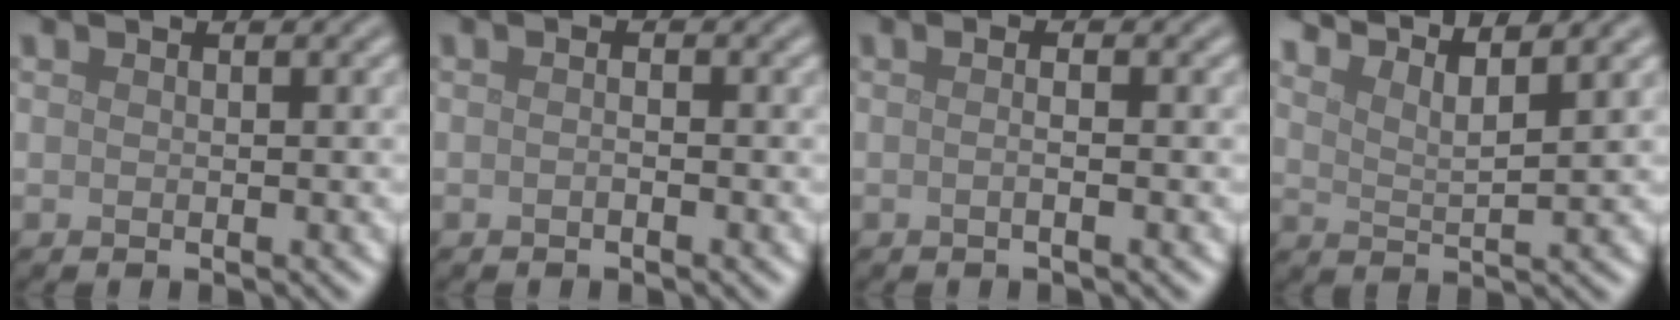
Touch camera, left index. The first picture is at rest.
{"total": 0.6, "force": [-0.3, 0.2, 0.5], "torque": [-0.012, -0.002, -0.007]}
{"total": 1.9, "force": [0.2, 0.8, 1.7], "torque": [-0.006, -0.004, -0.016]}
{"total": 5.6, "force": [4.9, 1.0, 2.5], "torque": [-0.026, 0.013, 0.055]}